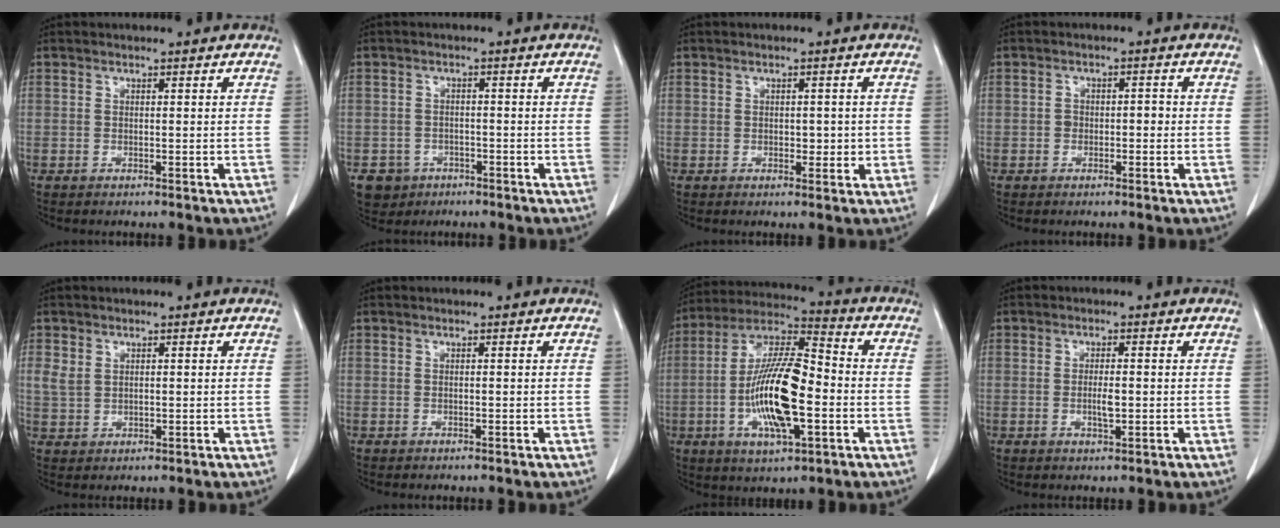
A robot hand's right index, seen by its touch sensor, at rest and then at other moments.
{"total": 5.4, "force": [-2.7, 4.5, 0.8], "torque": [-0.016, 0.008, -0.037]}
{"total": 2.8, "force": [-0.2, 1.7, 2.3], "torque": [-0.035, 0.009, 0.003]}
{"total": 2.8, "force": [-0.5, 2.0, 1.9], "torque": [-0.037, 0.021, -0.006]}
{"total": 3.7, "force": [1.0, 3.0, 1.8], "torque": [-0.042, 0.010, 0.030]}
{"total": 0.0}
{"total": 17.4, "force": [-3.2, 4.8, 16.4], "torque": [-0.324, 0.004, -0.056]}
{"total": 3.2, "force": [-0.4, 1.1, 3.0], "torque": [-0.061, -0.001, -0.004]}